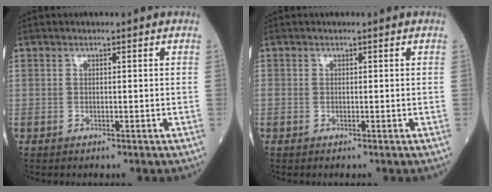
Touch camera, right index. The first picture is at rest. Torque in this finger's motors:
{"motor_torque": [0.19, -0.09, 0.10, 0.02]}